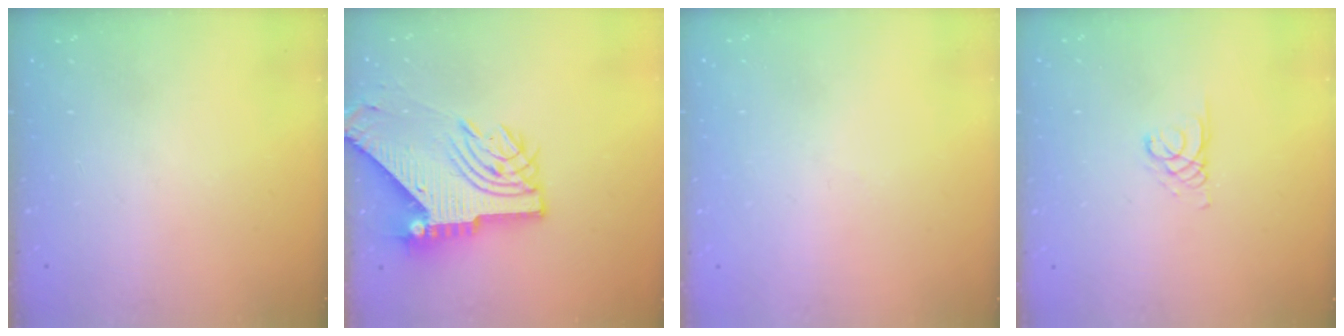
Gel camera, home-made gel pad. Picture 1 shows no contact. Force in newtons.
{"total": 13.2, "press": 13.1, "slide": 1.6}
{"total": 1.8, "press": 1.6, "slide": 0.6}
{"total": 2.1, "press": 2.1, "slide": 0.2}